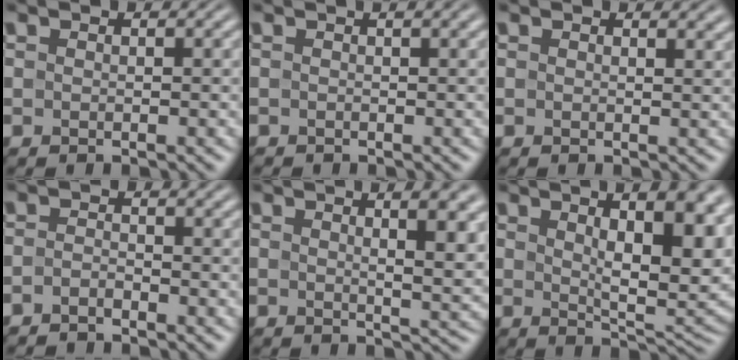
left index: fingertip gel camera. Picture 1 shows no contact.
{"total": 1.3, "force": [0.6, 0.4, 1.0], "torque": [-0.010, 0.002, 0.006]}
{"total": 1.3, "force": [1.1, 0.4, 0.7], "torque": [-0.005, 0.001, 0.014]}
{"total": 1.2, "force": [-1.0, 0.3, 0.5], "torque": [-0.011, -0.001, -0.024]}
{"total": 7.7, "force": [2.7, 2.6, 6.7], "torque": [-0.045, 0.019, 0.023]}
{"total": 12.5, "force": [4.0, 4.9, 10.8], "torque": [-0.121, 0.012, 0.050]}